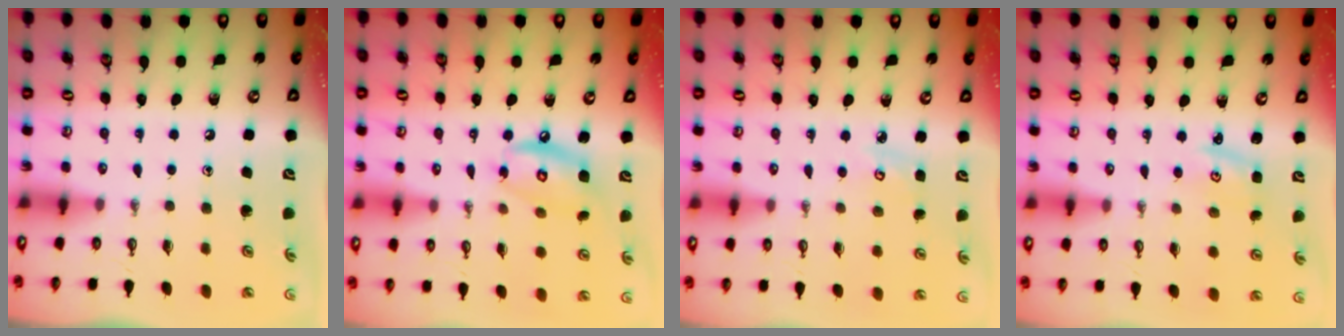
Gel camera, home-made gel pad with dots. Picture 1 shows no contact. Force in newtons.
{"total": 10.0, "press": 10.0, "slide": 0.8}
{"total": 4.0, "press": 4.0, "slide": 0.4}
{"total": 1.7, "press": 1.7, "slide": 0.2}